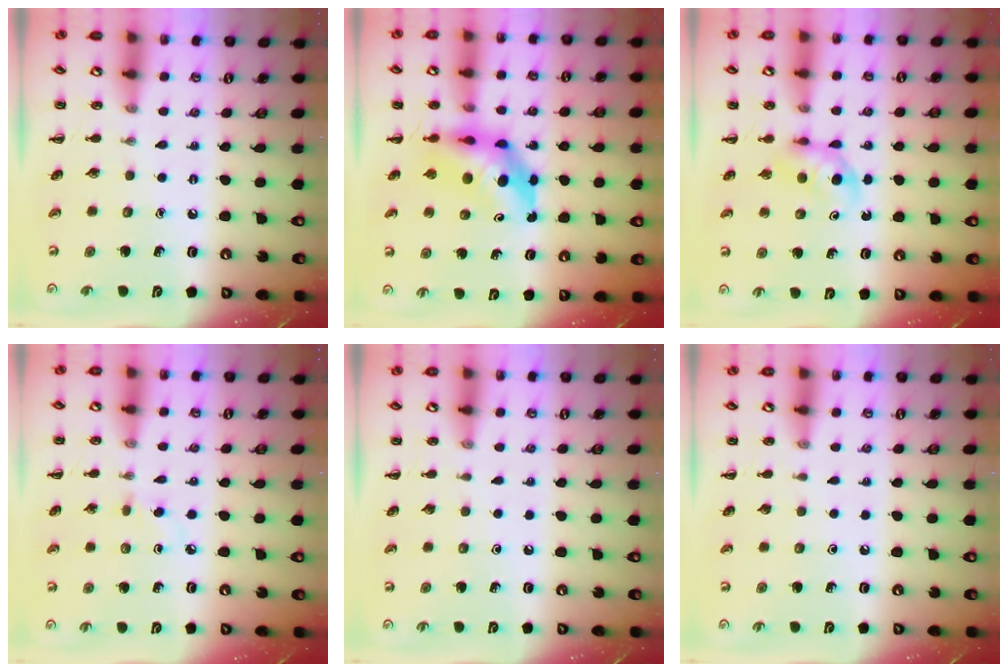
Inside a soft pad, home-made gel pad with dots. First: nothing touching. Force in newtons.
{"total": 6.0, "press": 5.8, "slide": 1.5}
{"total": 3.8, "press": 3.5, "slide": 1.4}
{"total": 3.3, "press": 3.1, "slide": 1.2}
{"total": 0.0}
{"total": 0.0}